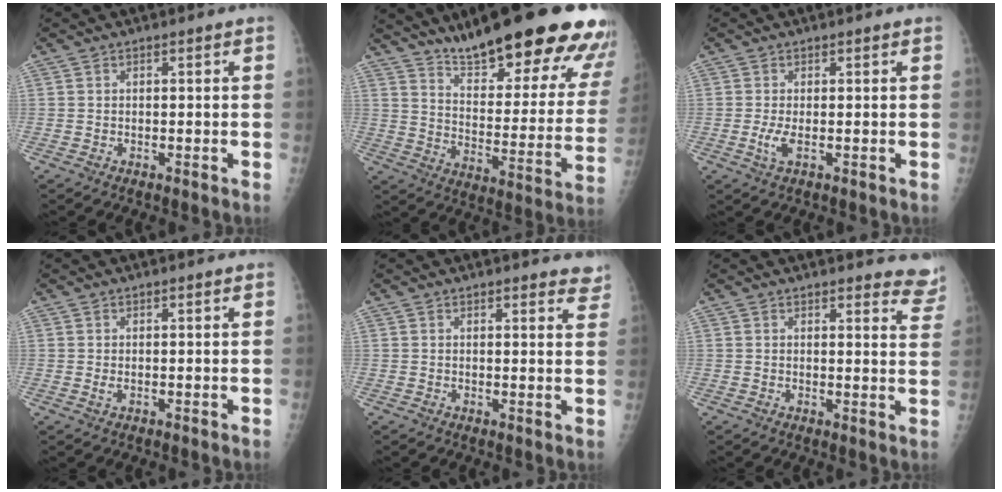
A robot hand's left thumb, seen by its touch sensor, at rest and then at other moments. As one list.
[{"total": 27.9, "force": [21.1, 6.4, 17.1], "torque": [-0.204, -0.102, 0.294]}, {"total": 2.4, "force": [-0.1, 0.7, 2.3], "torque": [-0.054, -0.006, -0.001]}, {"total": 1.1, "force": [0.4, 0.5, 1.0], "torque": [-0.021, 0.004, 0.010]}, {"total": 6.0, "force": [5.3, 1.7, 2.2], "torque": [0.006, -0.021, 0.048]}, {"total": 8.5, "force": [8.1, 2.0, 1.5], "torque": [0.027, -0.047, 0.061]}]